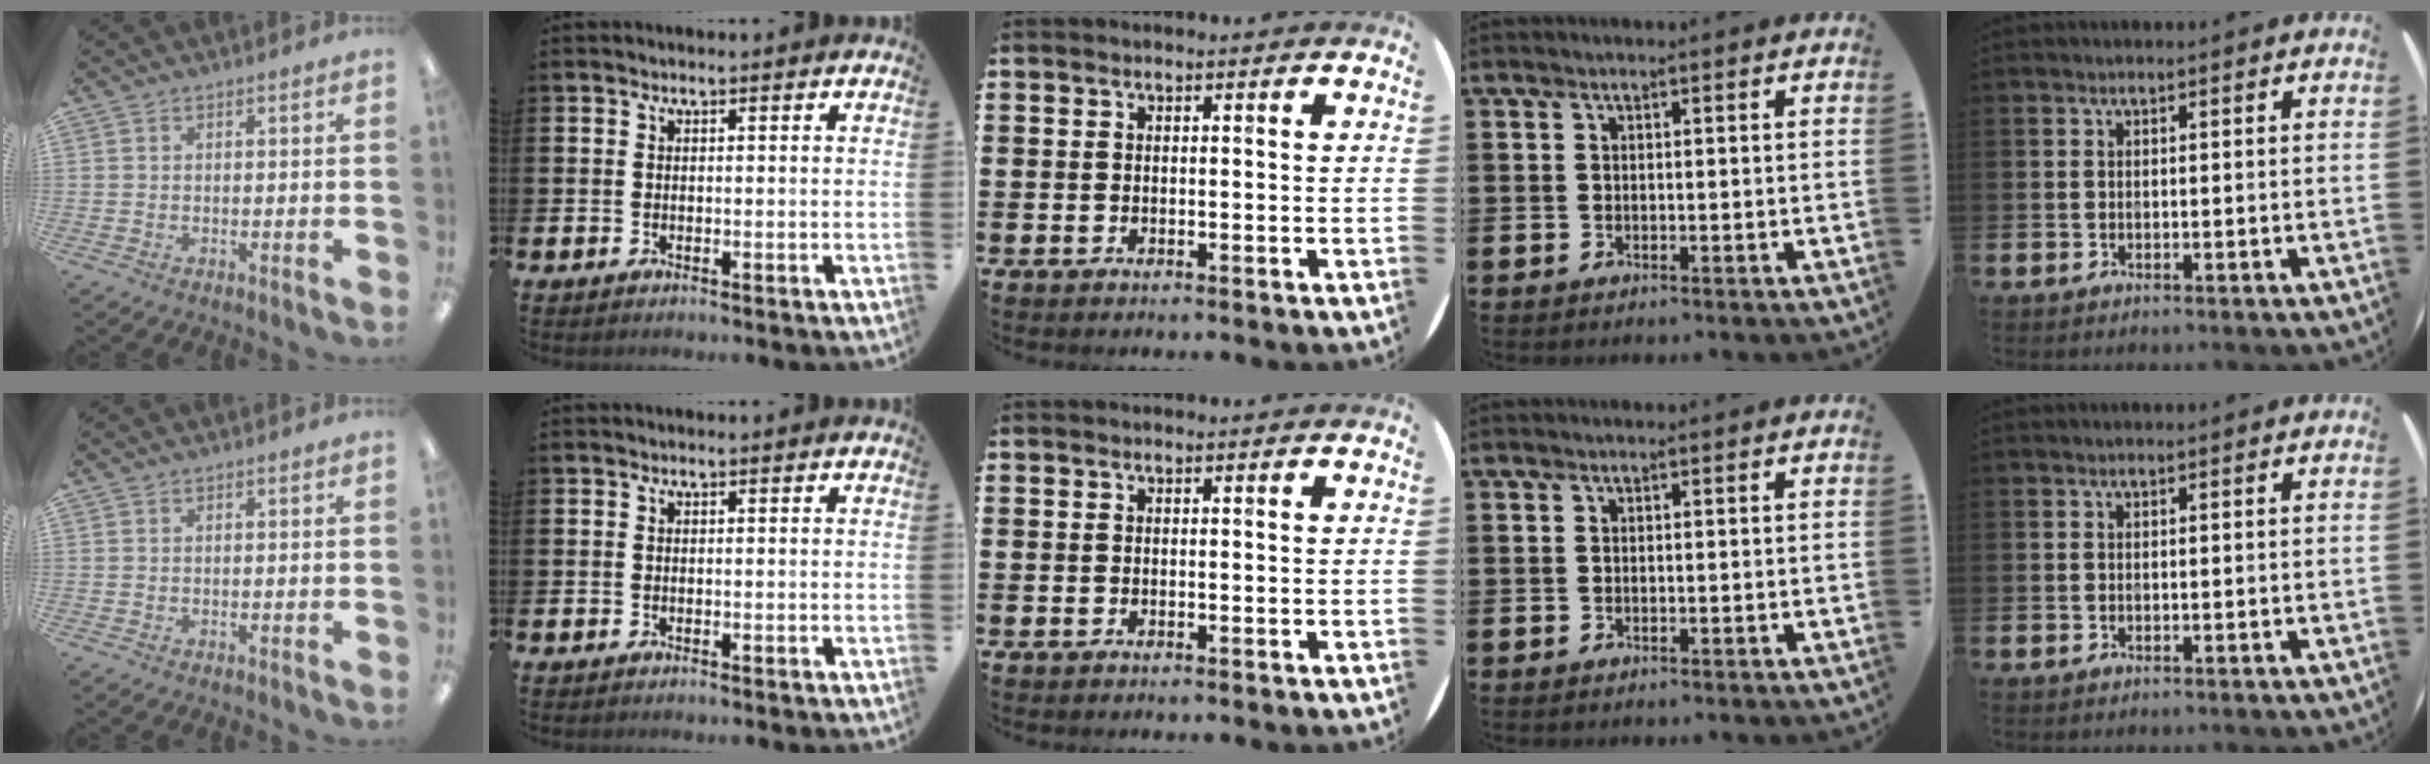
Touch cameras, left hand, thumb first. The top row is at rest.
{}